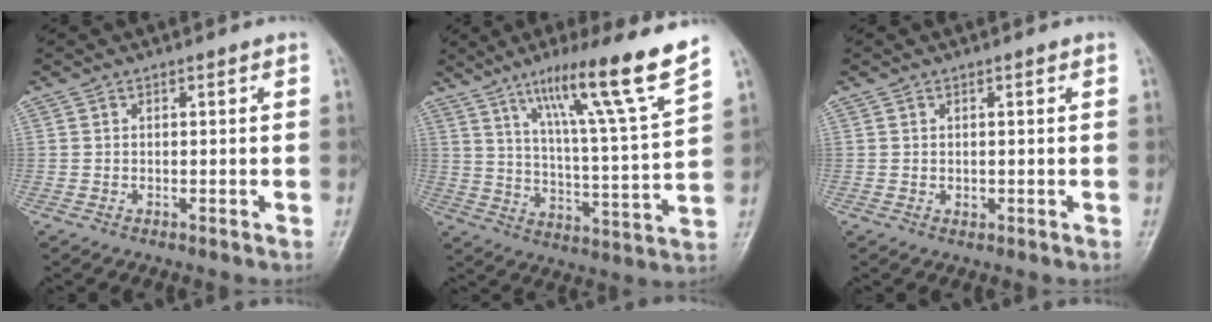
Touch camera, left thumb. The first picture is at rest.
{"total": 17.2, "force": [11.4, -0.2, 12.9], "torque": [-0.193, -0.058, 0.179]}
{"total": 0.9, "force": [0.1, 0.7, 0.6], "torque": [-0.006, -0.001, 0.005]}